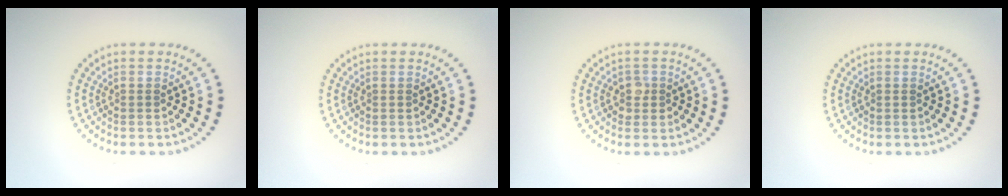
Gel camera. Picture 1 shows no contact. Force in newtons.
{"total": 0.0}
{"total": 1.4, "press": 1.3, "slide": 0.6}
{"total": 0.0}